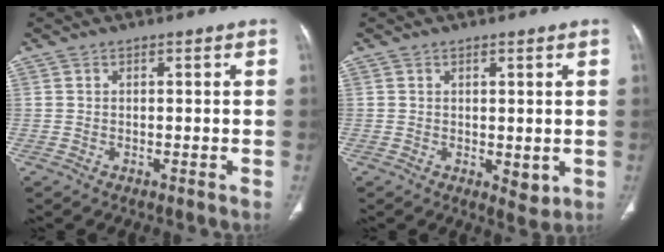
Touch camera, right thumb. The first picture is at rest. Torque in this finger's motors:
{"motor_torque": [1.61, 0.73, 0.58, -1.04, 0.00]}